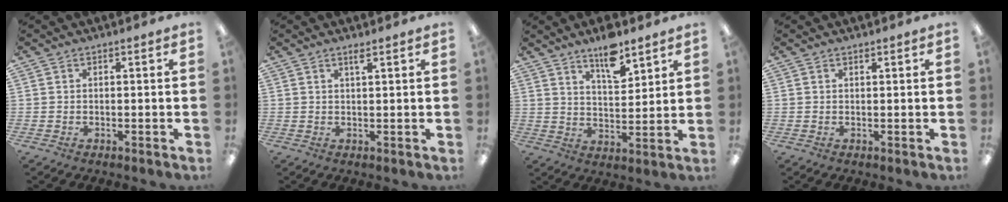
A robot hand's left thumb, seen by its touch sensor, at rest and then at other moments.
{"total": 1.8, "force": [1.4, 0.1, 1.1], "torque": [-0.025, -0.001, 0.024]}
{"total": 10.0, "force": [7.6, 3.5, 5.5], "torque": [-0.078, -0.048, 0.128]}
{"total": 0.8, "force": [0.7, 0.1, 0.2], "torque": [-0.006, 0.000, 0.013]}